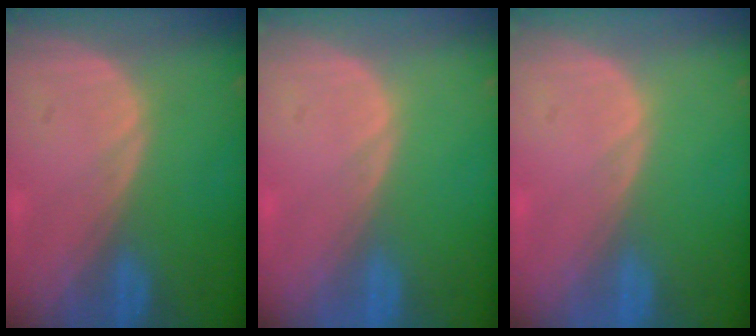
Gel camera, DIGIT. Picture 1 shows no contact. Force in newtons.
{"total": 0.0}
{"total": 0.0}